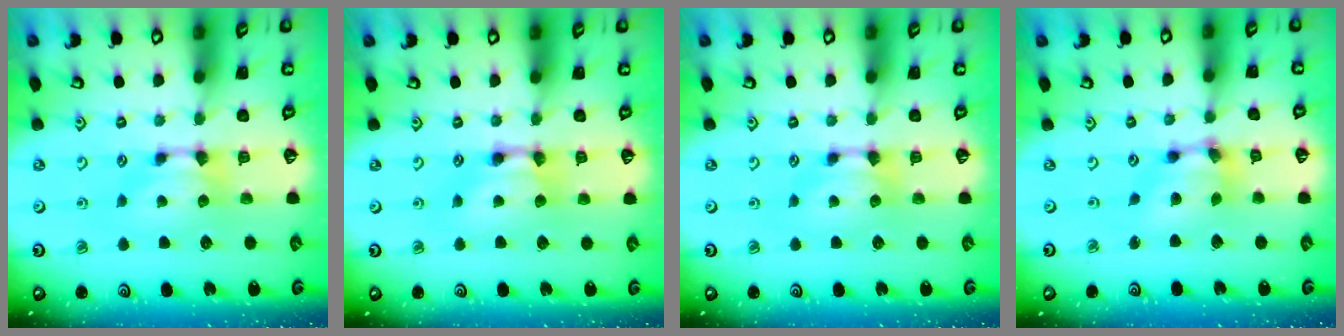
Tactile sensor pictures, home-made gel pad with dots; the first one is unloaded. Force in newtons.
{"total": 2.2, "press": 2.2, "slide": 0.1}
{"total": 0.0}
{"total": 5.9, "press": 5.6, "slide": 2.1}